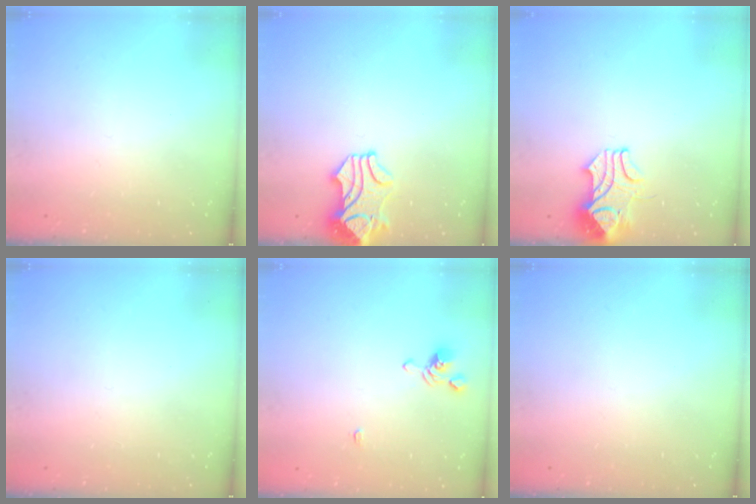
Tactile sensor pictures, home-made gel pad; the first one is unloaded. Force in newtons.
{"total": 1.0, "press": 0.5, "slide": 0.9}
{"total": 2.4, "press": 2.2, "slide": 1.0}
{"total": 0.0}
{"total": 2.2, "press": 2.2, "slide": 0.4}
{"total": 0.0}